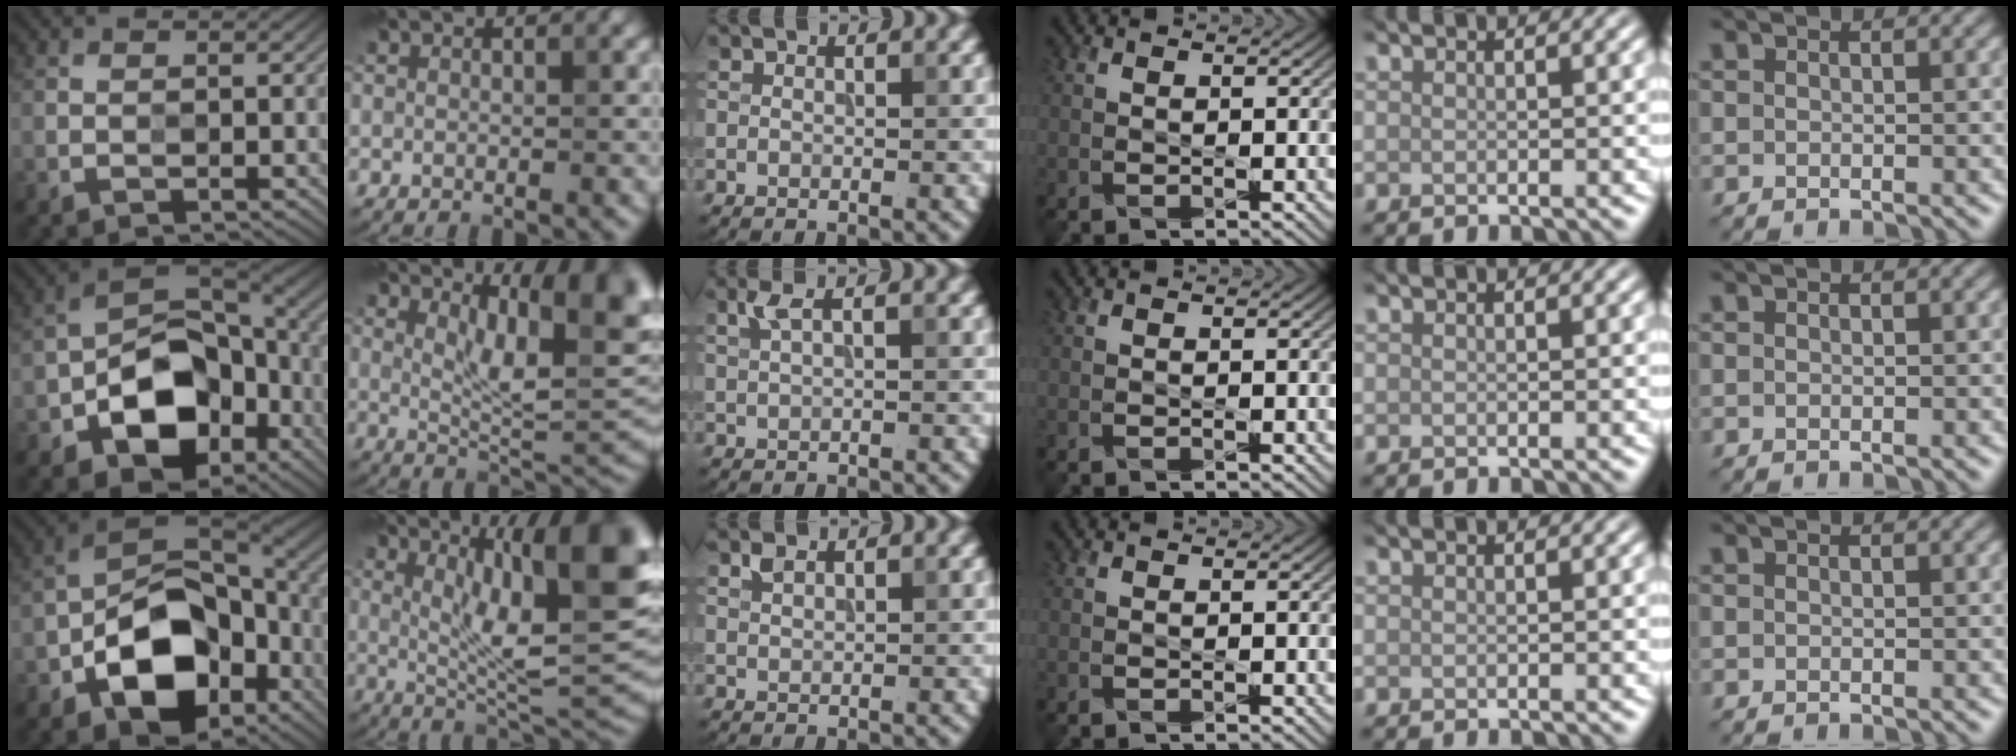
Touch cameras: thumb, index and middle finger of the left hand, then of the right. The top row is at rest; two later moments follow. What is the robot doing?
{"motion": "press", "object": "stopwatch"}